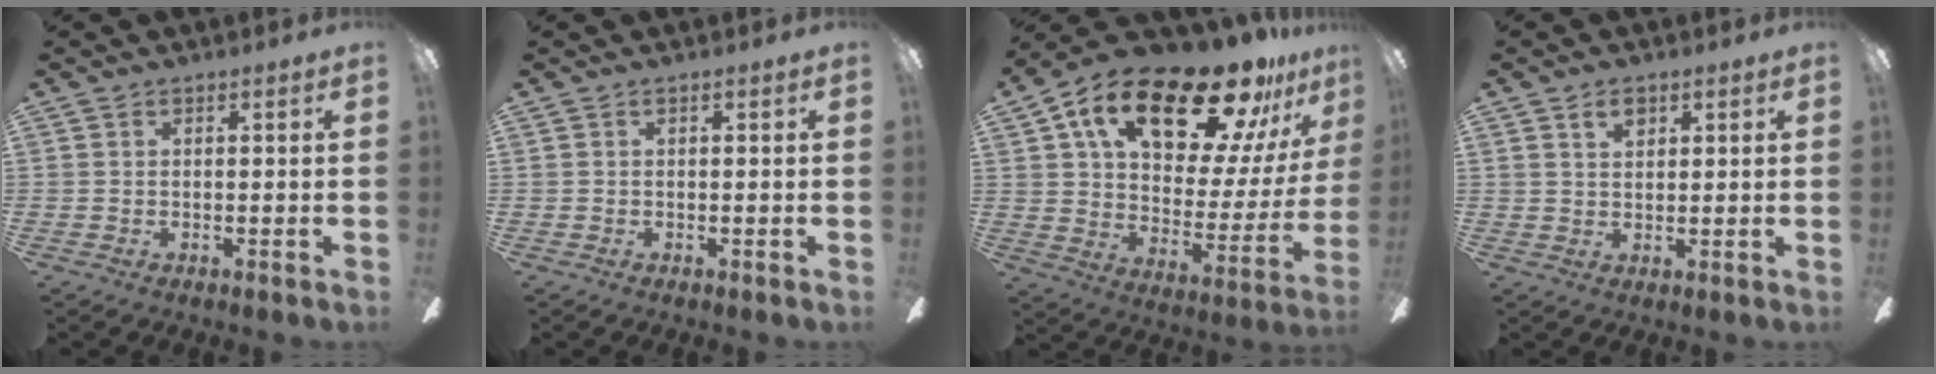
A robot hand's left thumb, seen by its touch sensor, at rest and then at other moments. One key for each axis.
{"total": 0.0}
{"total": 24.8, "fx": 16.1, "fy": 10.8, "fz": 15.5, "tx": -0.248, "ty": -0.093, "tz": 0.269}
{"total": 3.6, "fx": 2.2, "fy": 2.1, "fz": 1.8, "tx": -0.025, "ty": 0.001, "tz": 0.036}